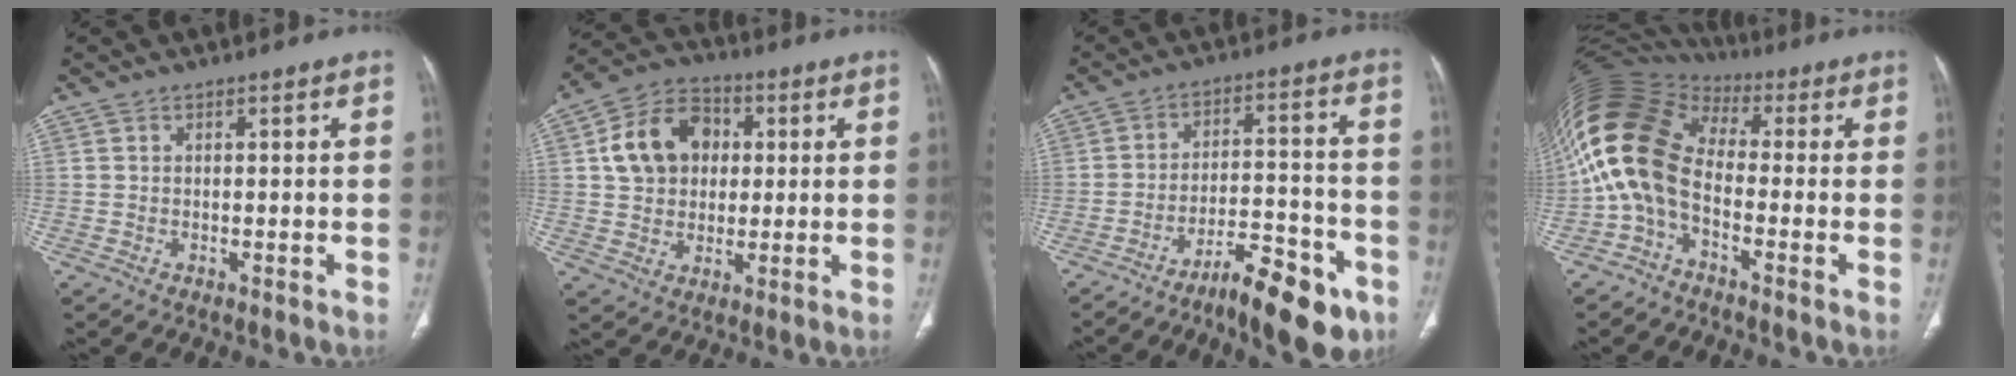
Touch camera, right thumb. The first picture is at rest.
{"total": 12.7, "force": [2.3, 10.1, 7.4], "torque": [-0.105, 0.012, 0.035]}
{"total": 12.7, "force": [-8.0, 4.0, 8.9], "torque": [-0.120, 0.068, -0.123]}
{"total": 13.9, "force": [-2.0, 8.9, 10.5], "torque": [-0.215, 0.065, -0.054]}